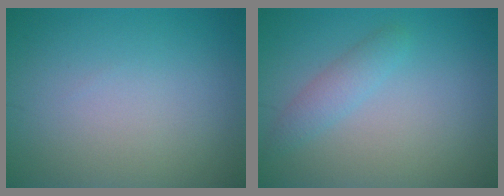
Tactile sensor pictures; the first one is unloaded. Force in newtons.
{"total": 1.9, "press": 1.9, "slide": 0.1}